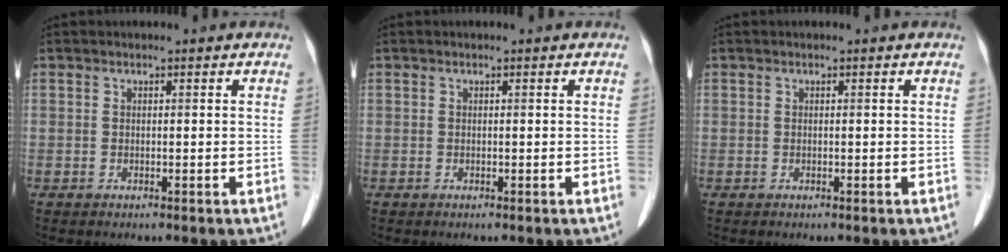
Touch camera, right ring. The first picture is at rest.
{"total": 0.0}
{"total": 0.0}